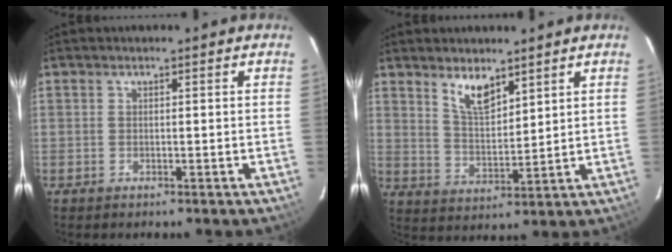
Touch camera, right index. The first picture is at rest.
{"total": 6.7, "force": [4.8, 2.5, 4.1], "torque": [-0.071, 0.001, 0.097]}